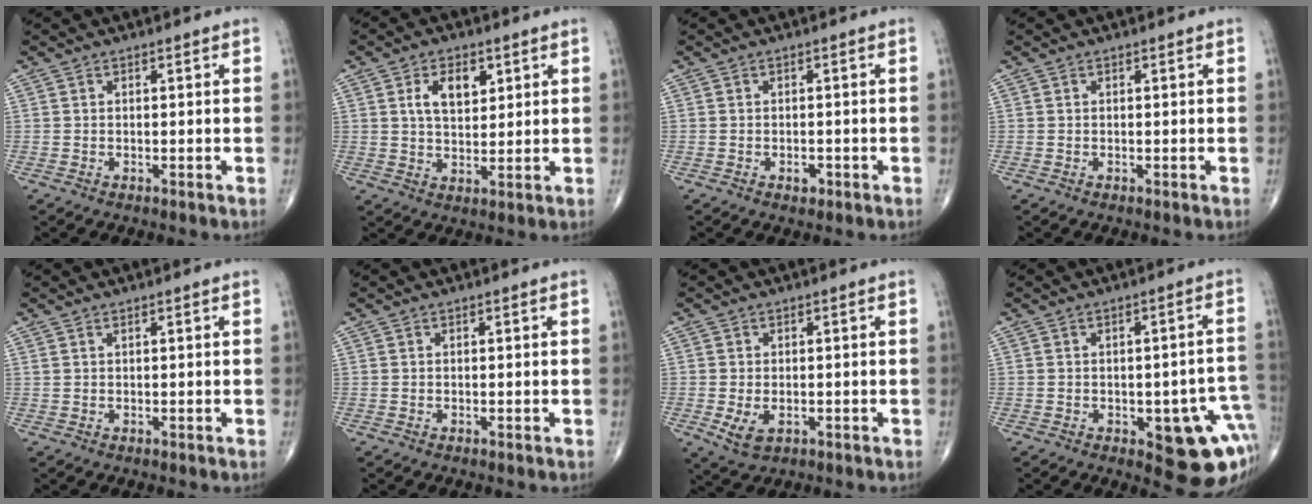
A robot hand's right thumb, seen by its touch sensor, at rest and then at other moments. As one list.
[{"total": 6.8, "force": [2.6, 3.9, 5.0], "torque": [-0.070, -0.013, 0.047]}, {"total": 1.3, "force": [-0.7, 0.8, 0.8], "torque": [-0.009, 0.002, -0.010]}, {"total": 0.0}, {"total": 0.5, "force": [0.4, 0.1, 0.3], "torque": [-0.009, 0.003, 0.012]}, {"total": 0.0}, {"total": 4.1, "force": [-1.1, 2.5, 3.1], "torque": [-0.057, -0.006, -0.011]}, {"total": 13.5, "force": [-4.2, 5.5, 11.6], "torque": [-0.094, 0.020, -0.035]}]